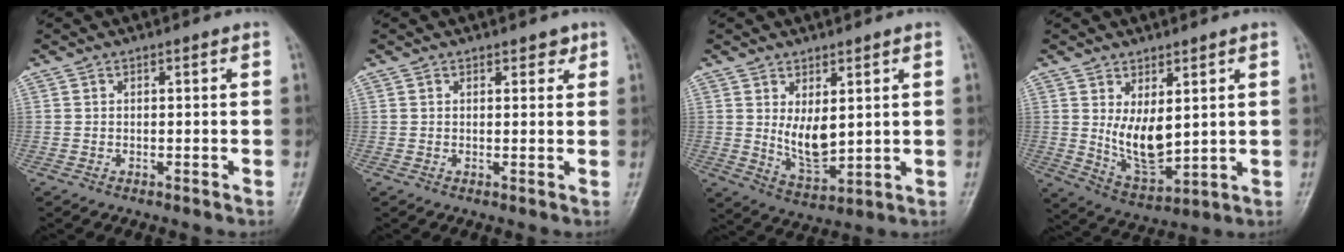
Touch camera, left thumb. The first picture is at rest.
{"total": 1.9, "force": [1.2, 1.1, 0.9], "torque": [0.004, -0.005, 0.012]}
{"total": 7.3, "force": [1.6, 3.7, 6.1], "torque": [-0.093, -0.028, 0.046]}
{"total": 9.0, "force": [1.9, 4.5, 7.6], "torque": [-0.117, -0.030, 0.055]}